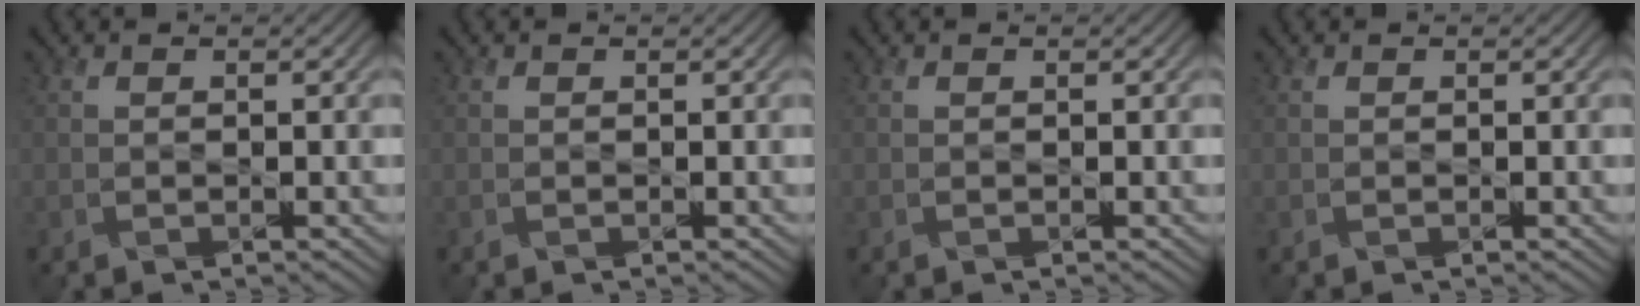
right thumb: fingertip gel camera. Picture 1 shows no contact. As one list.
[{"total": 0.0}, {"total": 0.0}, {"total": 0.0}]